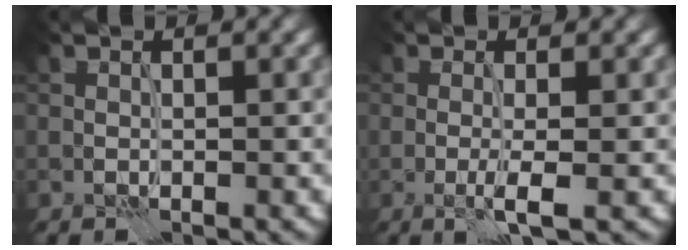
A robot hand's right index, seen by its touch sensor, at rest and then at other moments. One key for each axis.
{"total": 2.1, "fx": -0.6, "fy": 0.1, "fz": 2.0, "tx": -0.040, "ty": -0.005, "tz": -0.013}